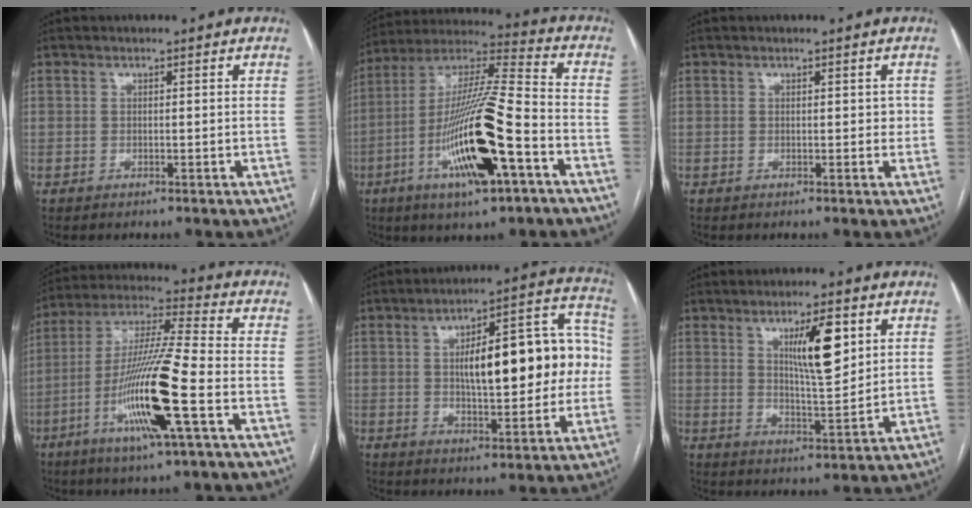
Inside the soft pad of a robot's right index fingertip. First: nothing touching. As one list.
[{"total": 20.3, "force": [-7.3, 2.4, 18.8], "torque": [-0.370, -0.015, -0.129]}, {"total": 1.4, "force": [0.3, 0.9, 1.0], "torque": [-0.011, 0.004, 0.005]}, {"total": 16.7, "force": [-5.7, 0.0, 15.7], "torque": [-0.312, -0.012, -0.110]}, {"total": 18.4, "force": [1.1, 5.8, 17.4], "torque": [-0.238, 0.046, 0.023]}, {"total": 9.0, "force": [3.7, 1.6, 8.0], "torque": [-0.134, -0.004, 0.064]}]